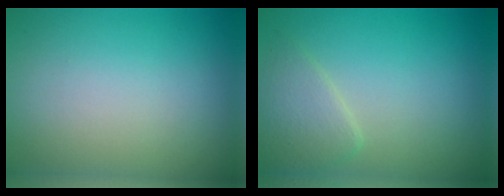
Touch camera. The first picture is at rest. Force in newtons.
{"total": 2.5, "press": 2.5, "slide": 0.0}